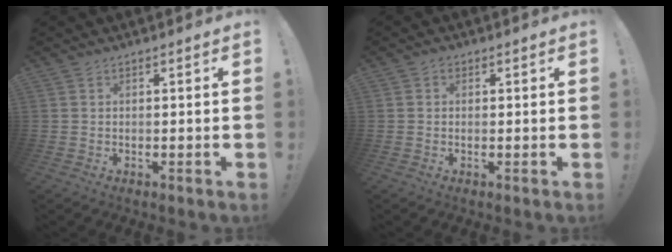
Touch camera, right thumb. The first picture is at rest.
{"total": 0.8, "force": [0.1, 0.7, 0.3], "torque": [0.001, 0.002, 0.000]}